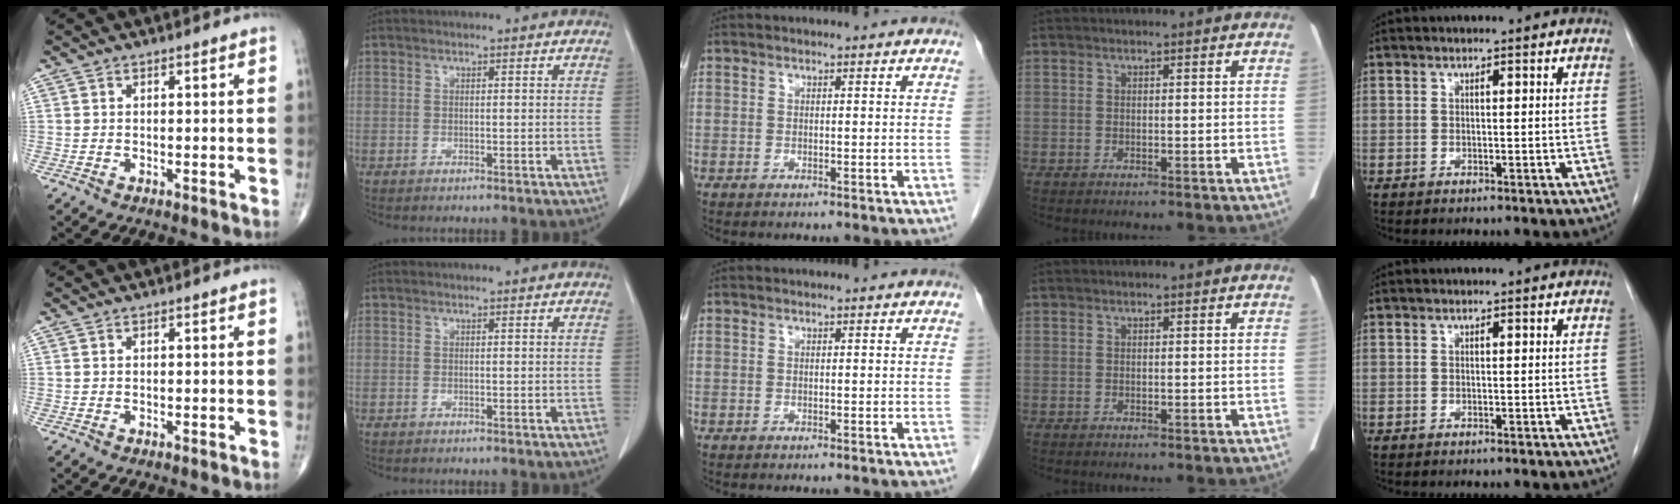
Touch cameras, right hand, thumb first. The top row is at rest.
{}